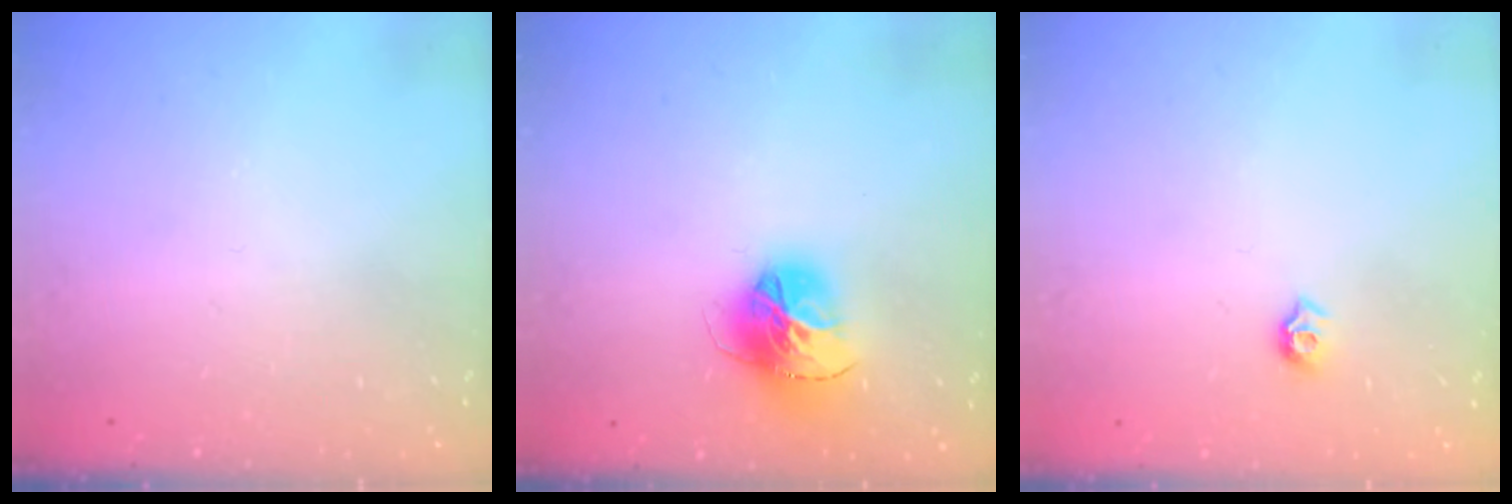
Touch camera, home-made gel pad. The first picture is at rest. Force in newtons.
{"total": 15.1, "press": 15.0, "slide": 1.5}
{"total": 5.8, "press": 5.8, "slide": 0.8}